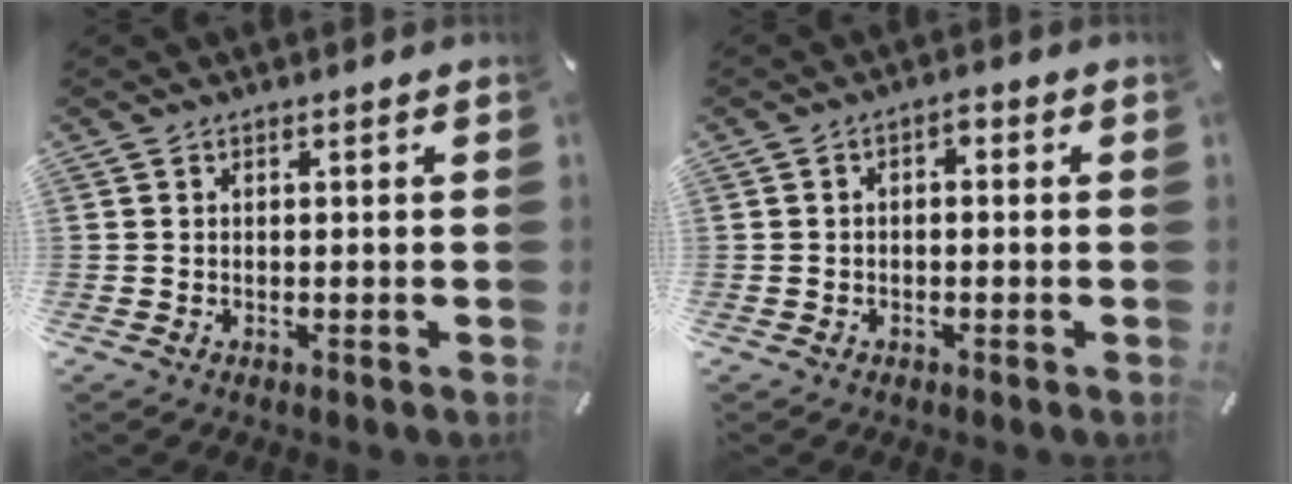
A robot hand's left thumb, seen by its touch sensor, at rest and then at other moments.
{"total": 1.7, "force": [-1.2, 0.8, 0.8], "torque": [-0.016, 0.010, -0.025]}